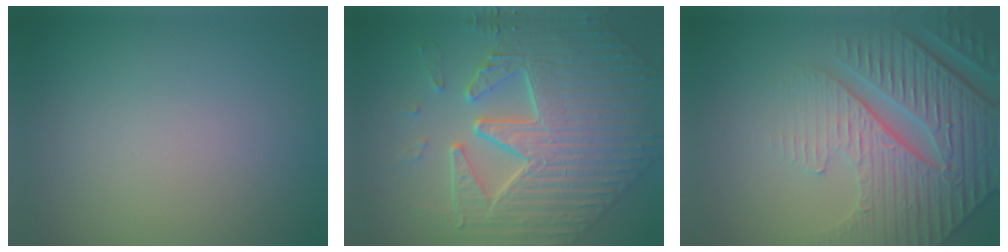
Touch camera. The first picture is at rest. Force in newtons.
{"total": 8.7, "press": 7.2, "slide": 4.9}
{"total": 8.0, "press": 6.2, "slide": 5.1}